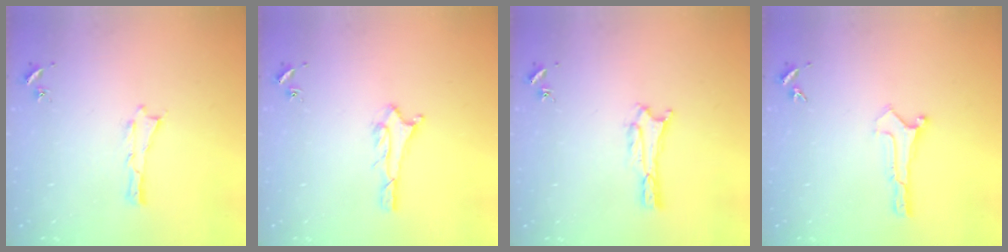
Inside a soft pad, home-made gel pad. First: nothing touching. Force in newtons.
{"total": 1.6, "press": 1.6, "slide": 0.1}
{"total": 1.7, "press": 1.7, "slide": 0.3}
{"total": 0.0}